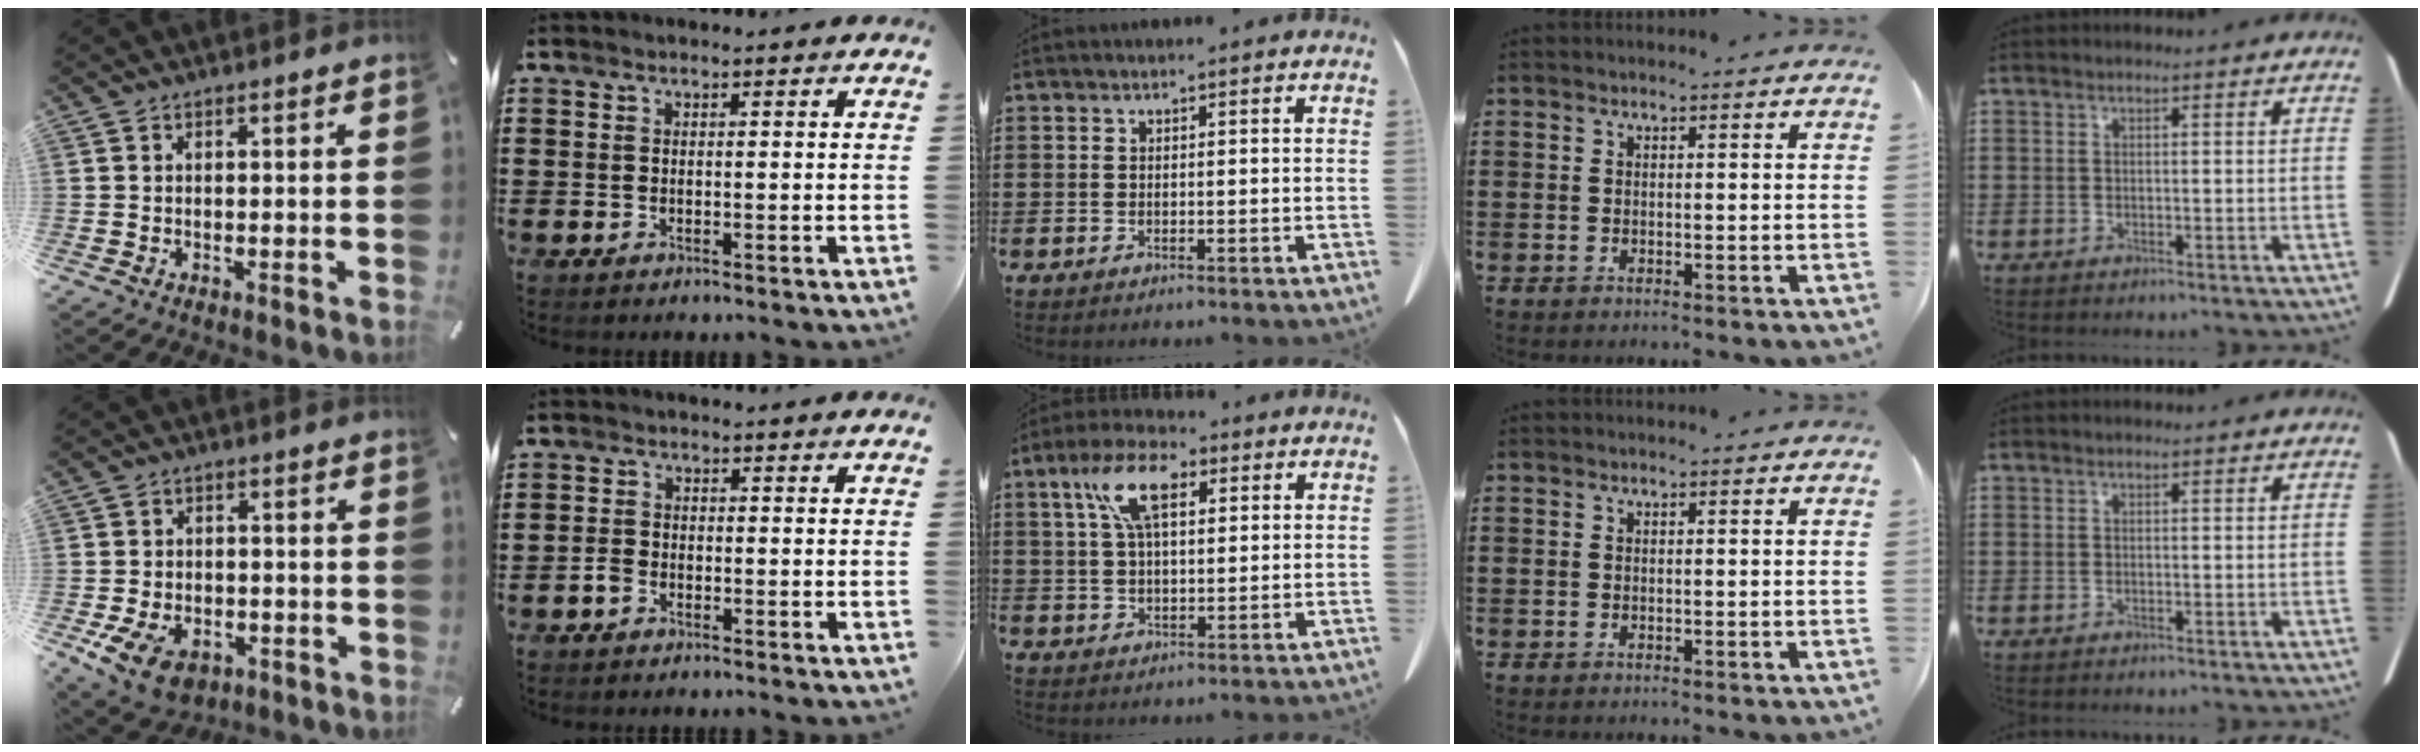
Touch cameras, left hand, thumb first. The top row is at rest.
{"thumb": {"total": 8.4, "force": [-3.7, 5.9, 4.7], "torque": [-0.105, 0.014, -0.064]}, "index": {"total": 1.6, "force": [-1.2, 1.0, 0.7], "torque": [-0.024, 0.000, -0.026]}, "middle": {"total": 9.0, "force": [3.6, 4.0, 7.1], "torque": [-0.157, 0.012, 0.063]}}